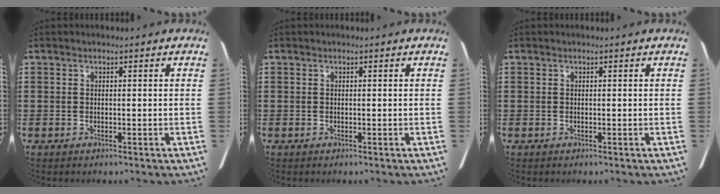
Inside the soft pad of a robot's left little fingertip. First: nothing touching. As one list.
[{"total": 0.0}, {"total": 0.0}]